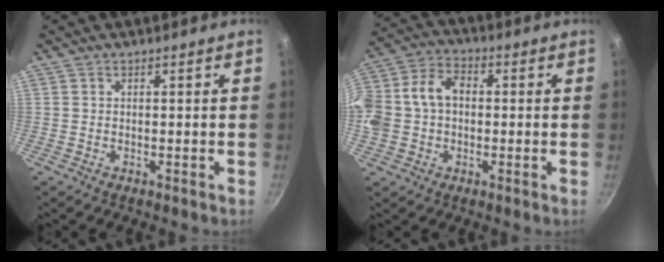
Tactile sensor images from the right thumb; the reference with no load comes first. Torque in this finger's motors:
{"motor_torque": [2.51, 2.50, 0.49, -0.24, 0.69]}